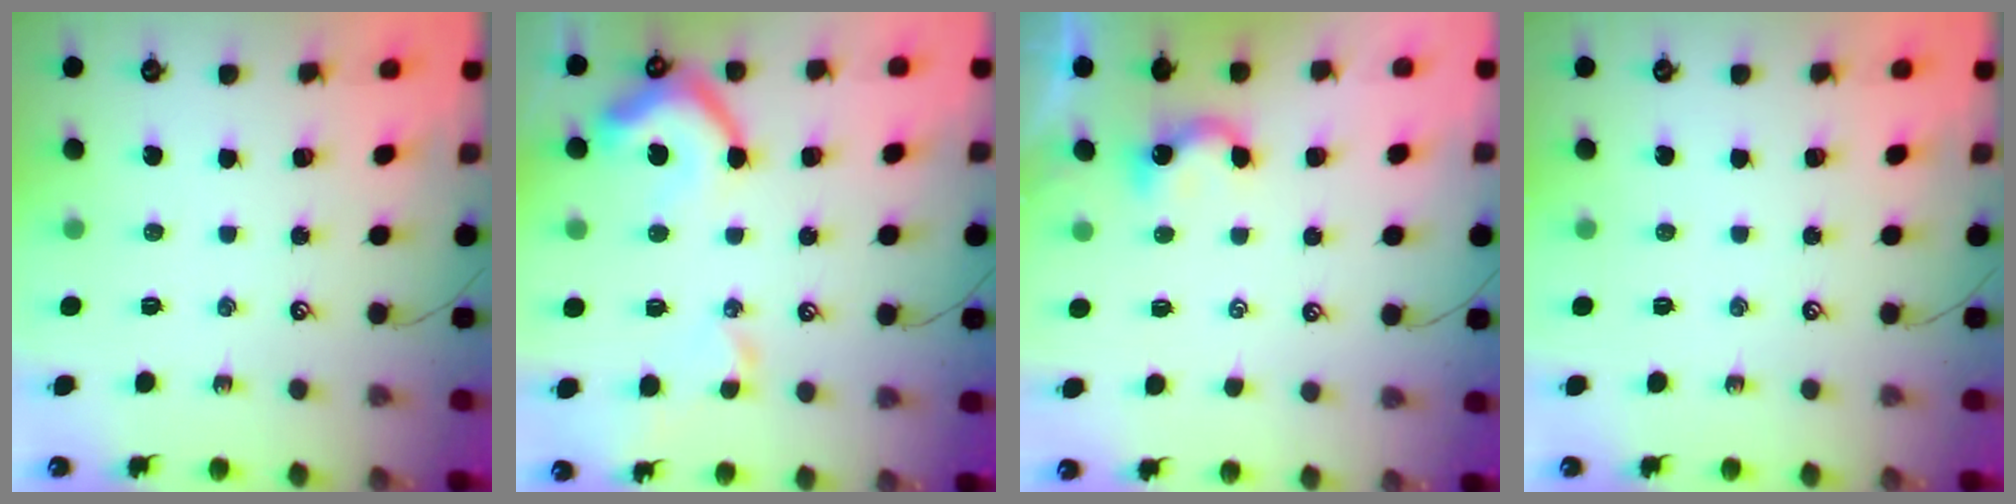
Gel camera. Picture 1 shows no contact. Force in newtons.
{"total": 10.9, "press": 10.7, "slide": 1.7}
{"total": 1.8, "press": 1.8, "slide": 0.3}
{"total": 0.0}